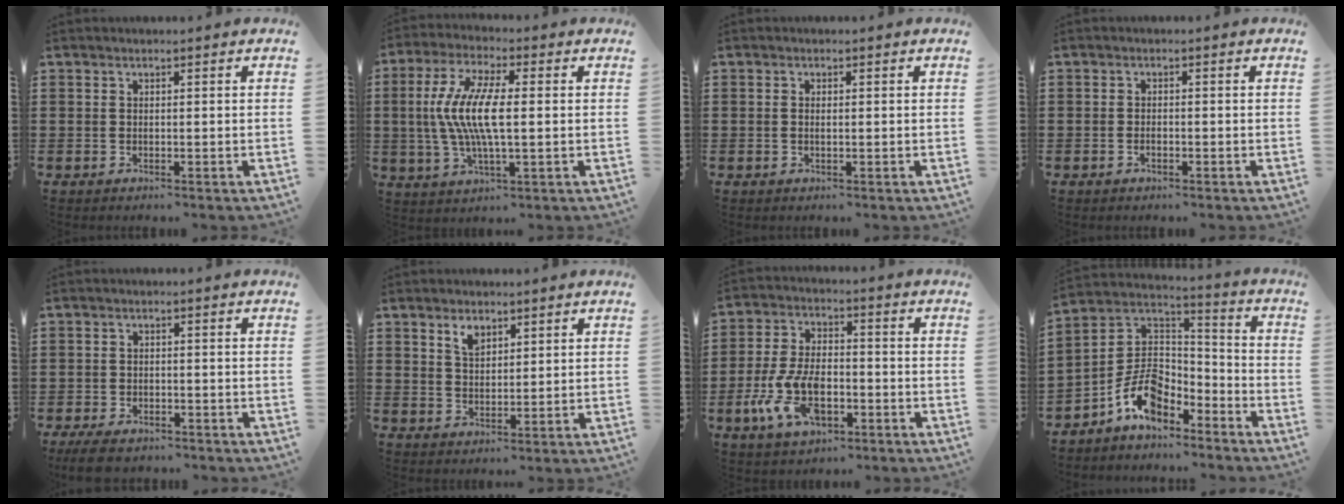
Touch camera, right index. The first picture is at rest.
{"total": 10.1, "force": [0.1, 3.0, 9.6], "torque": [-0.215, -0.010, -0.009]}
{"total": 0.9, "force": [0.0, 0.2, 0.9], "torque": [-0.019, -0.003, 0.001]}
{"total": 0.9, "force": [-0.4, 0.2, 0.7], "torque": [-0.016, -0.008, -0.006]}
{"total": 2.8, "force": [-2.6, 0.7, 0.8], "torque": [-0.023, 0.000, -0.054]}
{"total": 3.0, "force": [2.0, 1.6, 1.5], "torque": [-0.028, 0.000, 0.036]}
{"total": 10.2, "force": [-3.7, 5.3, 7.9], "torque": [-0.193, -0.008, -0.072]}
{"total": 9.0, "force": [-5.4, 5.2, 5.0], "torque": [-0.121, 0.005, -0.106]}